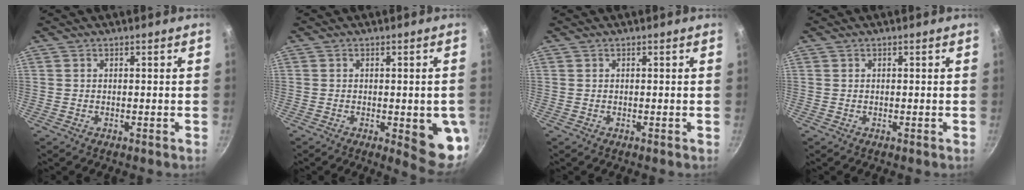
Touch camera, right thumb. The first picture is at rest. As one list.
[{"total": 9.5, "force": [-1.9, 2.9, 8.8], "torque": [-0.082, -0.003, -0.017]}, {"total": 0.0}, {"total": 0.0}]